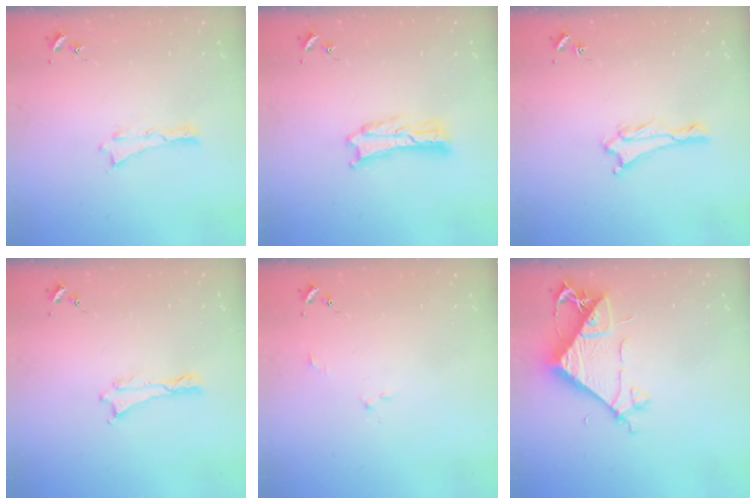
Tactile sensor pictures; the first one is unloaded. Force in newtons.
{"total": 1.0, "press": 1.0, "slide": 0.2}
{"total": 1.4, "press": 1.4, "slide": 0.2}
{"total": 0.0}
{"total": 2.2, "press": 2.2, "slide": 0.2}
{"total": 8.5, "press": 8.5, "slide": 0.7}